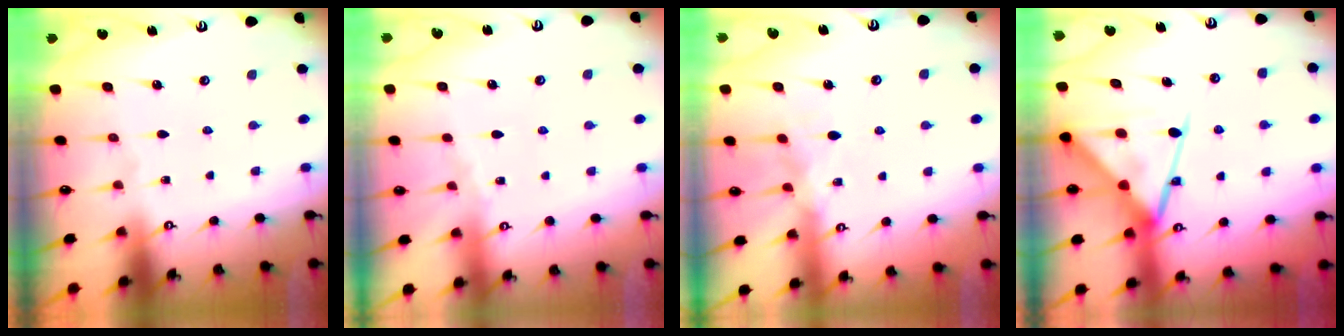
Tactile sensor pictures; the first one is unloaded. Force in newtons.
{"total": 2.2, "press": 2.2, "slide": 0.3}
{"total": 9.8, "press": 9.7, "slide": 0.8}
{"total": 16.5, "press": 16.5, "slide": 1.6}